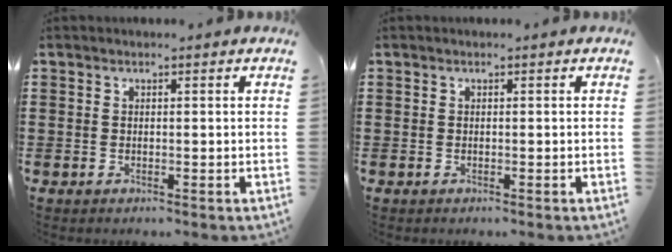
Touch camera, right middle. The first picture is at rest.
{"total": 0.0}